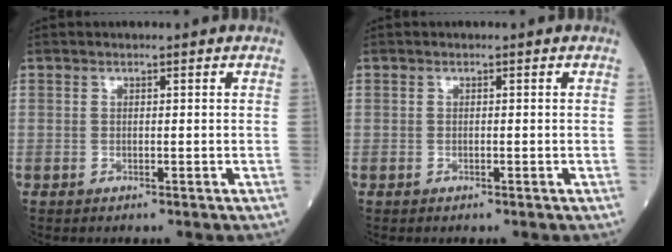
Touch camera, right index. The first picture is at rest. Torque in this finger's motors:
{"motor_torque": [-0.13, -0.04, -0.04, -0.01]}